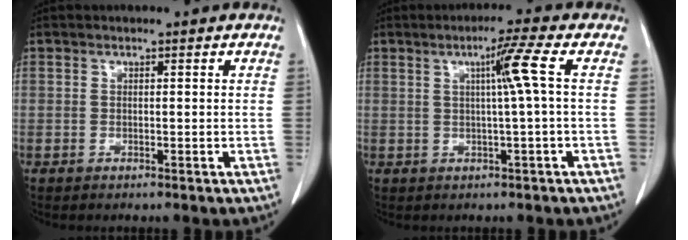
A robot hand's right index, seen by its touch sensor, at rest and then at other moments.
{"total": 4.7, "force": [0.8, -1.5, 4.3], "torque": [-0.077, 0.000, 0.014]}